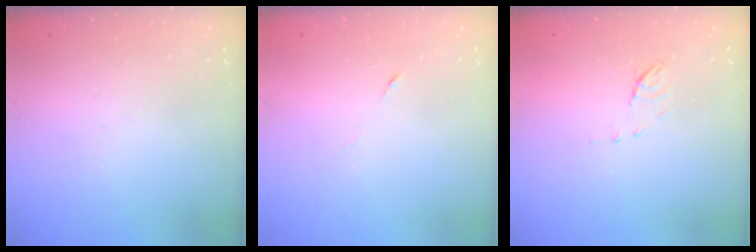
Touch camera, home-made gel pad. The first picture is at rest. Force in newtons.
{"total": 2.9, "press": 2.7, "slide": 1.0}
{"total": 5.3, "press": 5.3, "slide": 0.6}